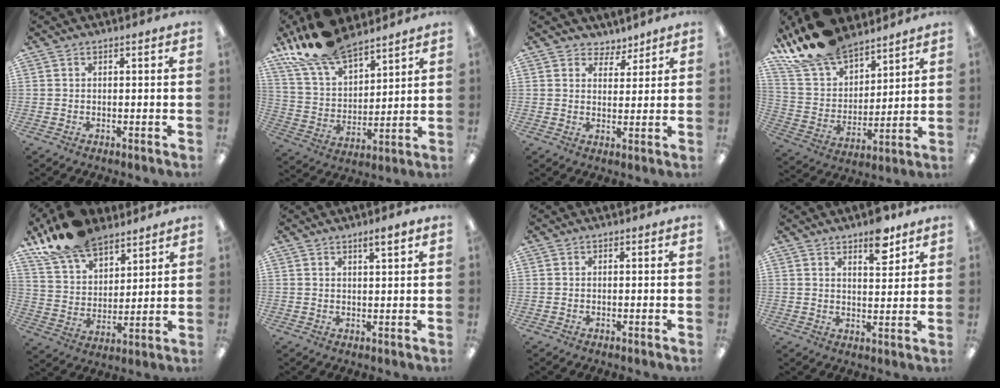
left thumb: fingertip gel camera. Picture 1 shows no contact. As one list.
[{"total": 16.9, "force": [13.8, 6.6, 7.2], "torque": [-0.160, -0.073, 0.255]}, {"total": 3.9, "force": [3.3, 1.9, 0.1], "torque": [0.003, -0.021, 0.060]}, {"total": 17.1, "force": [14.5, 7.2, 5.3], "torque": [-0.137, -0.089, 0.272]}, {"total": 15.4, "force": [12.0, 7.2, 6.3], "torque": [-0.128, -0.065, 0.226]}, {"total": 2.9, "force": [2.2, 0.5, 1.8], "torque": [-0.031, -0.003, 0.036]}, {"total": 0.0}, {"total": 7.3, "force": [5.3, 2.9, 4.2], "torque": [-0.038, -0.036, 0.085]}]